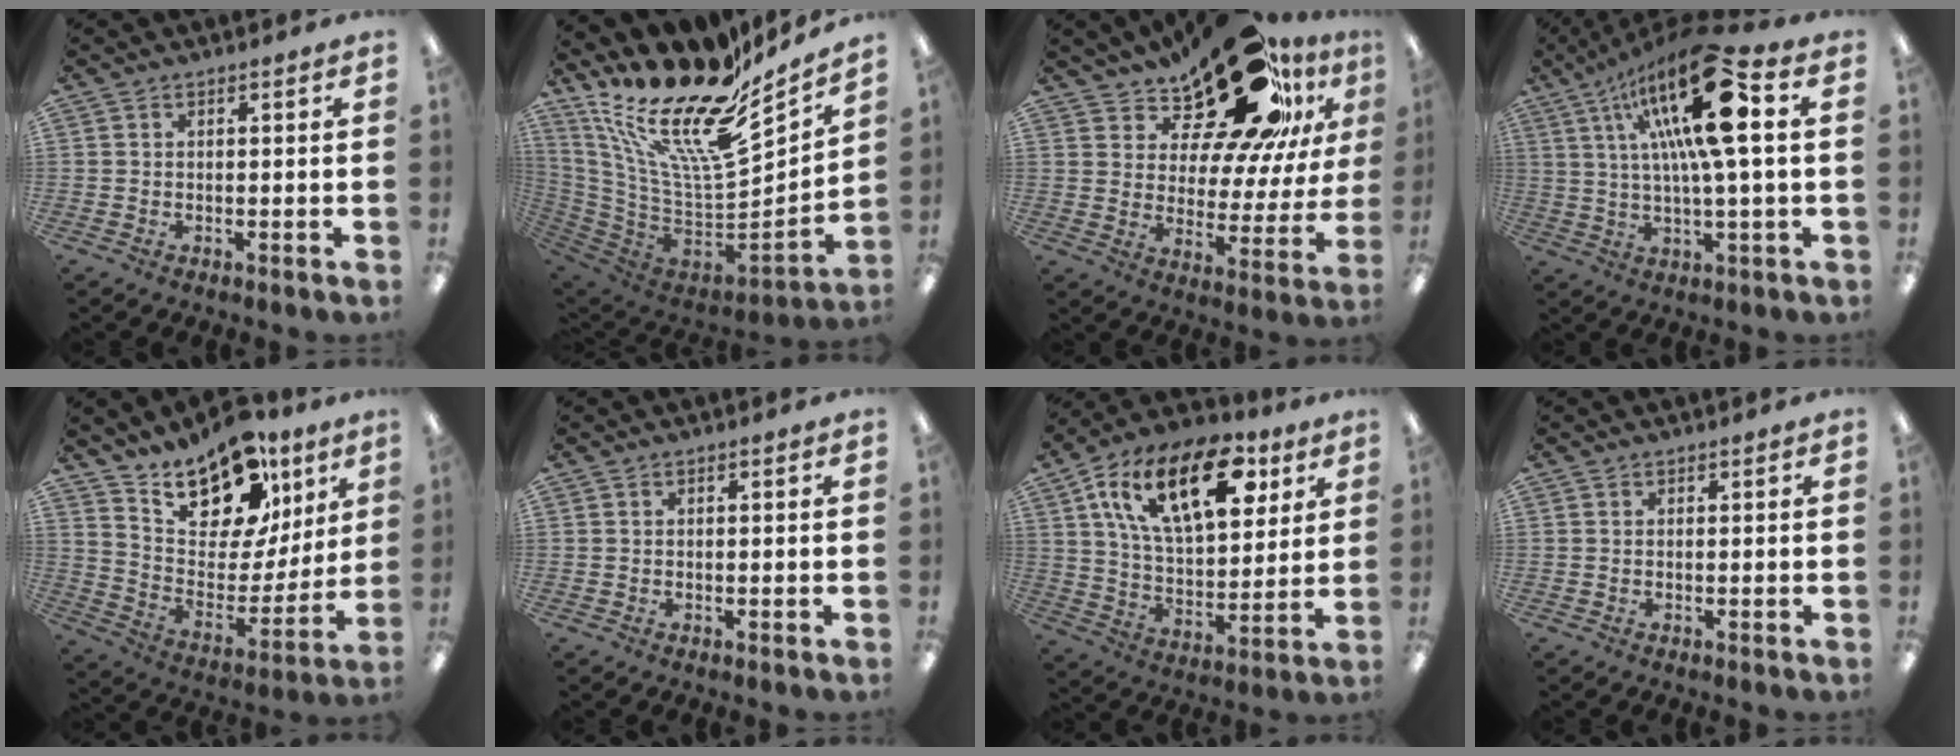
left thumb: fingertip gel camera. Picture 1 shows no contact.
{"total": 24.2, "force": [15.0, 9.2, 16.6], "torque": [-0.290, -0.130, 0.247]}
{"total": 22.6, "force": [16.1, 8.5, 13.4], "torque": [-0.204, -0.106, 0.269]}
{"total": 21.6, "force": [7.8, 5.4, 19.4], "torque": [-0.349, -0.030, 0.108]}
{"total": 19.0, "force": [14.4, 9.2, 8.3], "torque": [-0.135, -0.104, 0.258]}
{"total": 0.0}
{"total": 22.1, "force": [10.6, 11.1, 15.9], "torque": [-0.274, -0.026, 0.179]}
{"total": 0.0}